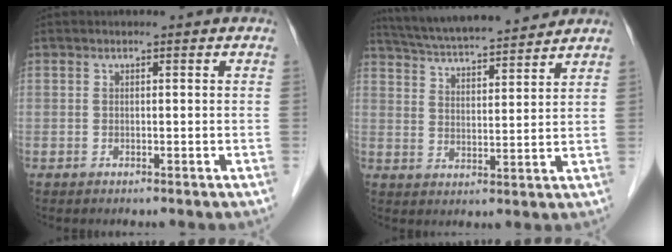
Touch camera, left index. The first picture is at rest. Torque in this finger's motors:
{"motor_torque": [0.04, -0.61, 0.24, 0.07]}